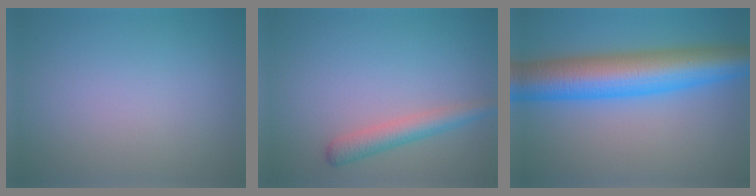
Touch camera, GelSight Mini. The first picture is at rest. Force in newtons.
{"total": 2.8, "press": 2.8, "slide": 0.2}
{"total": 10.1, "press": 10.1, "slide": 0.1}